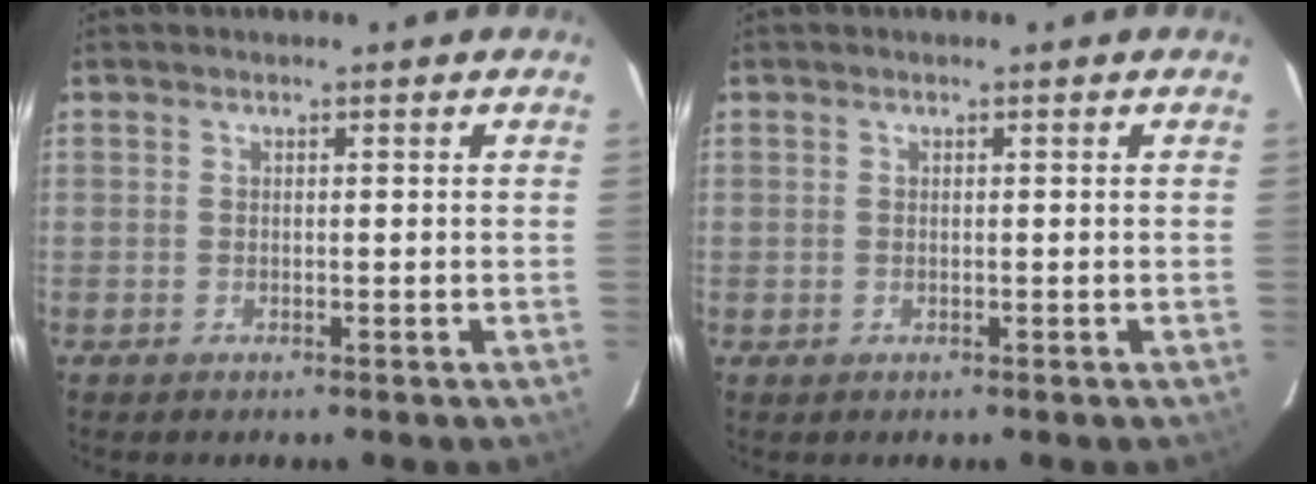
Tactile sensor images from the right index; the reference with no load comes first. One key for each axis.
{"total": 0.0}